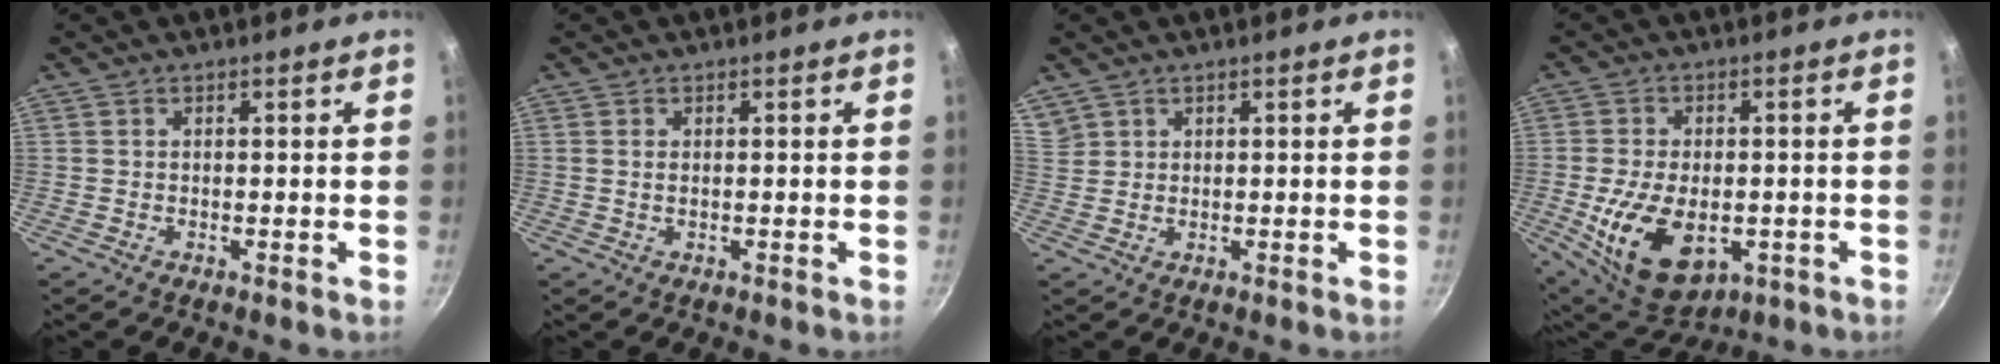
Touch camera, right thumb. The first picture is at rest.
{"total": 0.9, "force": [0.2, 0.5, 0.7], "torque": [-0.013, 0.001, 0.004]}
{"total": 0.6, "force": [0.4, 0.4, 0.0], "torque": [0.006, 0.007, 0.008]}
{"total": 15.5, "force": [-3.4, 9.5, 11.7], "torque": [-0.190, -0.003, -0.038]}